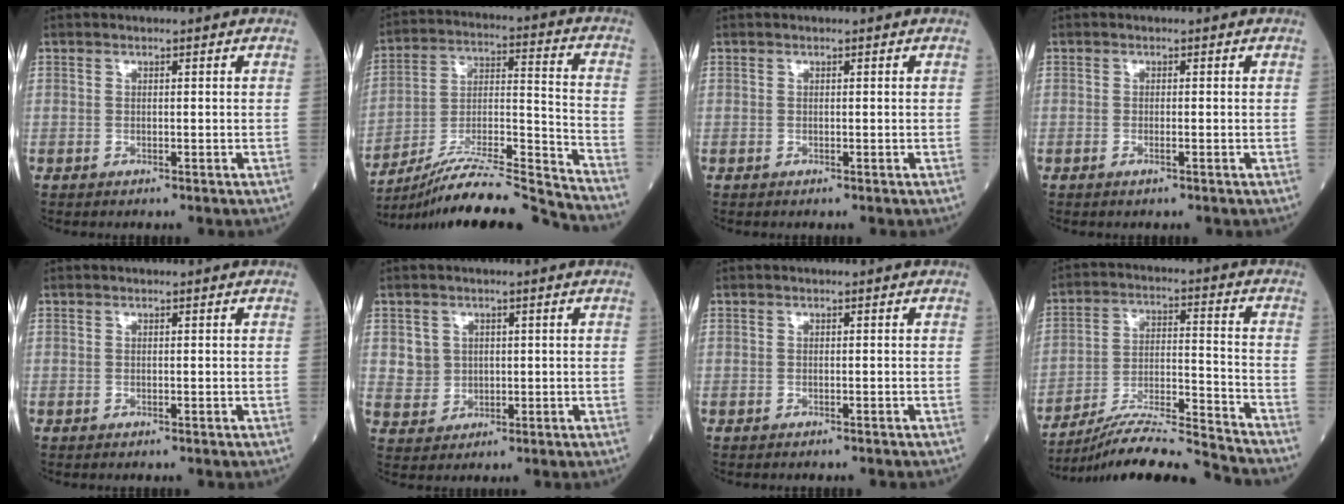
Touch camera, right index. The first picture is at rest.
{"total": 20.4, "force": [-19.1, -1.5, 7.0], "torque": [-0.132, -0.003, -0.321]}
{"total": 0.0}
{"total": 1.0, "force": [-0.5, 0.0, 0.9], "torque": [-0.018, -0.001, -0.010]}
{"total": 0.0}
{"total": 3.7, "force": [0.8, 3.5, 0.8], "torque": [-0.015, 0.009, 0.021]}
{"total": 1.0, "force": [-1.0, 0.0, 0.4], "torque": [-0.006, 0.000, -0.014]}
{"total": 14.9, "force": [-14.1, -1.7, 4.7], "torque": [-0.075, 0.009, -0.243]}